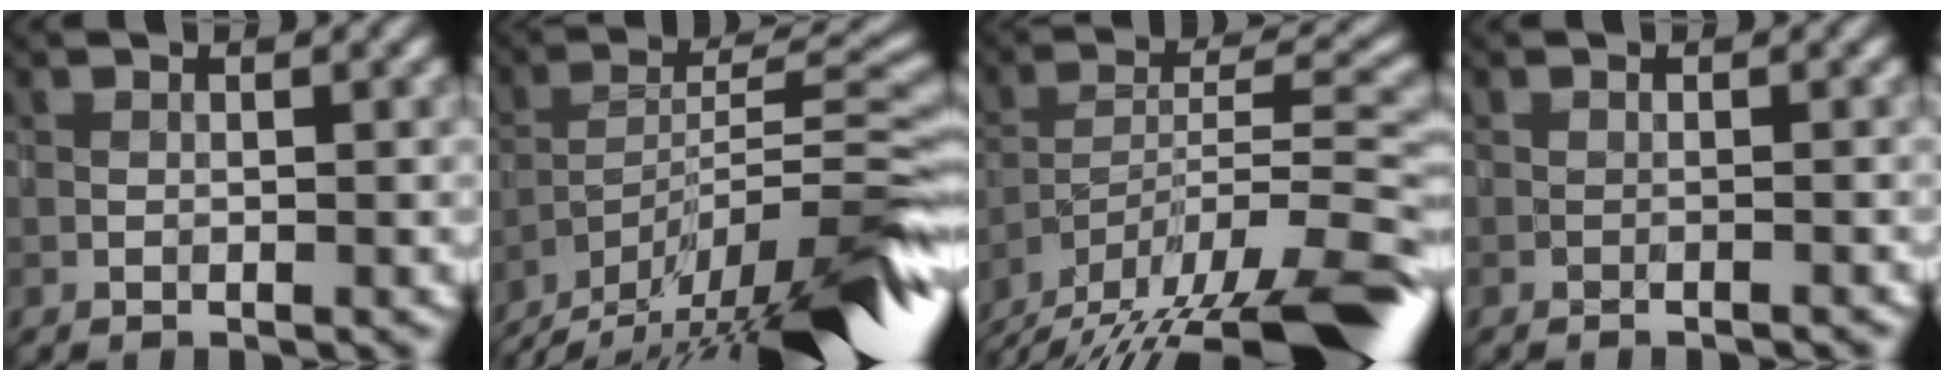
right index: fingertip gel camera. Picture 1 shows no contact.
{"total": 13.6, "force": [-10.7, 2.6, 8.0], "torque": [-0.134, 0.009, -0.178]}
{"total": 17.0, "force": [-14.6, 3.3, 8.2], "torque": [-0.137, -0.003, -0.222]}
{"total": 1.0, "force": [-1.0, -0.2, 0.1], "torque": [-0.001, 0.006, -0.011]}